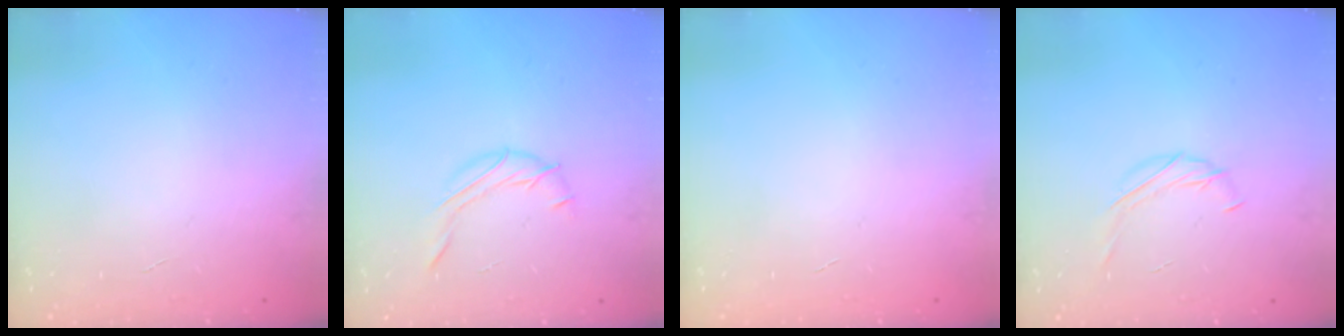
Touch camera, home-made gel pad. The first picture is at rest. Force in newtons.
{"total": 9.6, "press": 9.4, "slide": 2.2}
{"total": 0.0}
{"total": 7.1, "press": 7.0, "slide": 0.8}